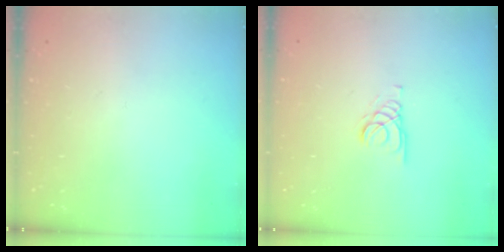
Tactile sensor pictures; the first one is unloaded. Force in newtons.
{"total": 1.4, "press": 1.4, "slide": 0.2}